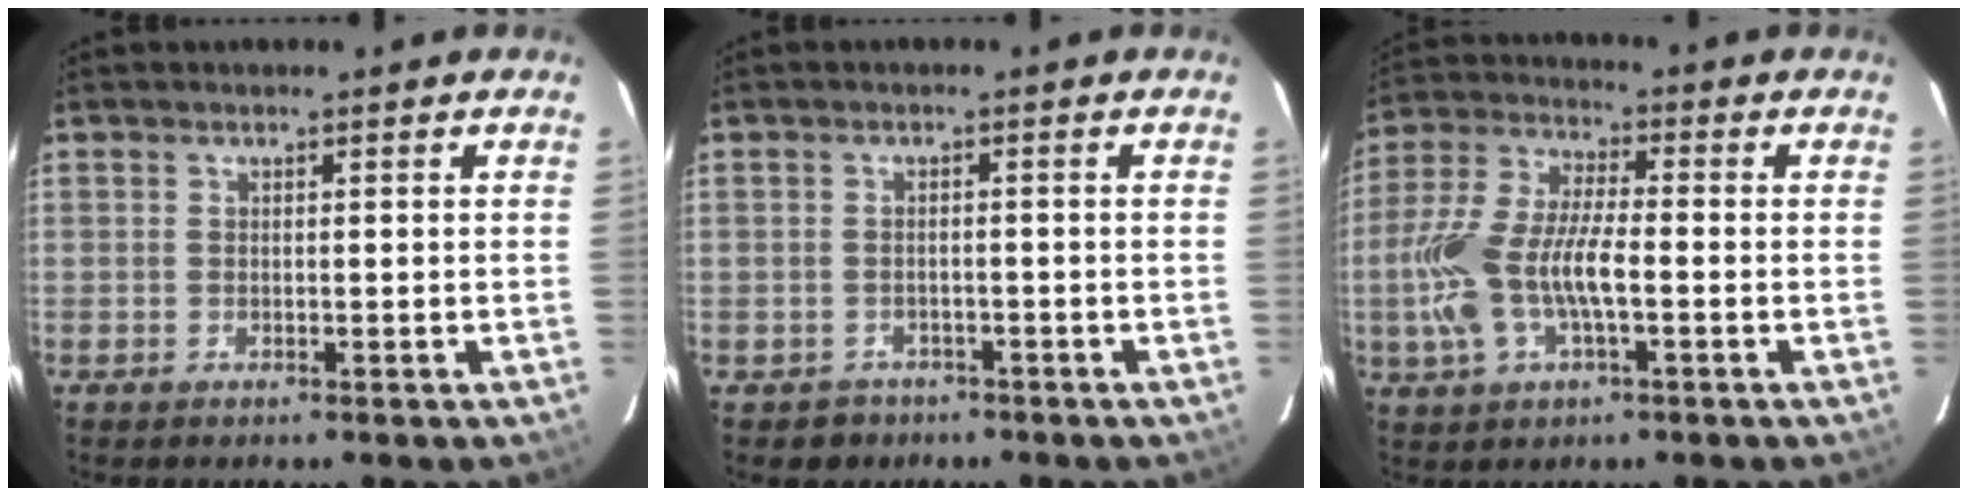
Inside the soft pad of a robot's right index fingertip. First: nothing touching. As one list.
[{"total": 3.3, "force": [-2.0, 2.6, 0.1], "torque": [-0.010, 0.008, -0.025]}, {"total": 13.7, "force": [-3.1, 5.6, 12.1], "torque": [-0.267, 0.004, -0.059]}]